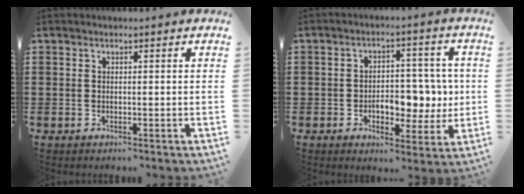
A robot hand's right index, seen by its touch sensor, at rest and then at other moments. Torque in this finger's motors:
{"motor_torque": [1.04, -0.33, 0.41, 0.08]}